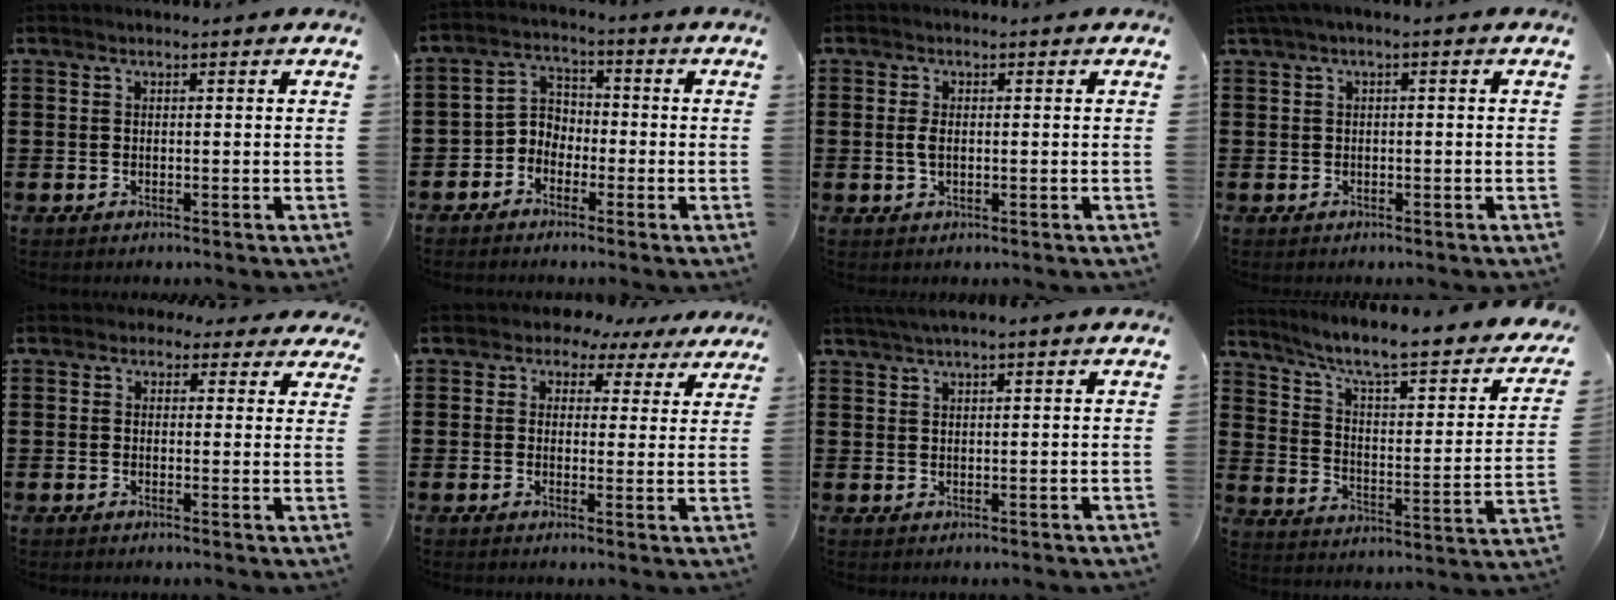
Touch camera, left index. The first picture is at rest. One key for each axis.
{"total": 3.9, "fx": -2.8, "fy": 2.6, "fz": 0.5, "tx": -0.029, "ty": 0.006, "tz": -0.066}
{"total": 2.1, "fx": 0.0, "fy": 1.1, "fz": 1.9, "tx": -0.053, "ty": -0.003, "tz": -0.007}
{"total": 1.4, "fx": -0.7, "fy": 0.2, "fz": 1.2, "tx": -0.017, "ty": -0.003, "tz": -0.014}
{"total": 1.9, "fx": 1.0, "fy": 1.4, "fz": 0.7, "tx": -0.013, "ty": 0.006, "tz": 0.015}
{"total": 3.3, "fx": 2.3, "fy": 2.2, "fz": 0.8, "tx": -0.025, "ty": -0.005, "tz": 0.037}
{"total": 1.8, "fx": 1.2, "fy": -0.2, "fz": 1.3, "tx": -0.025, "ty": 0.000, "tz": 0.024}
{"total": 7.2, "fx": 5.5, "fy": 0.7, "fz": 4.5, "tx": -0.111, "ty": -0.044, "tz": 0.086}